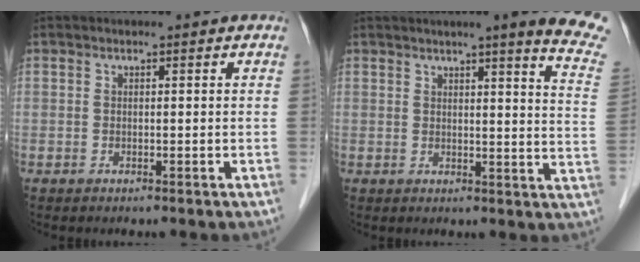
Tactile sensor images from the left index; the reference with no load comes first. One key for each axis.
{"total": 13.6, "fx": 10.8, "fy": -0.2, "fz": 8.2, "tx": -0.092, "ty": -0.043, "tz": 0.103}